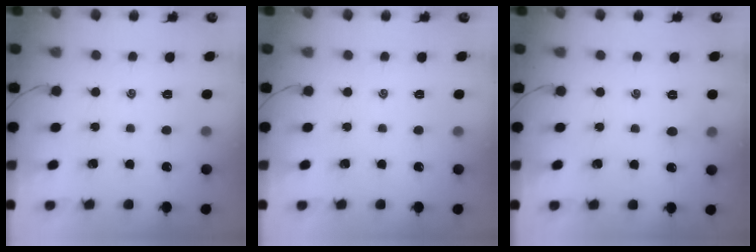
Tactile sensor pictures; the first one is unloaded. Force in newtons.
{"total": 0.0}
{"total": 3.3, "press": 3.1, "slide": 1.0}